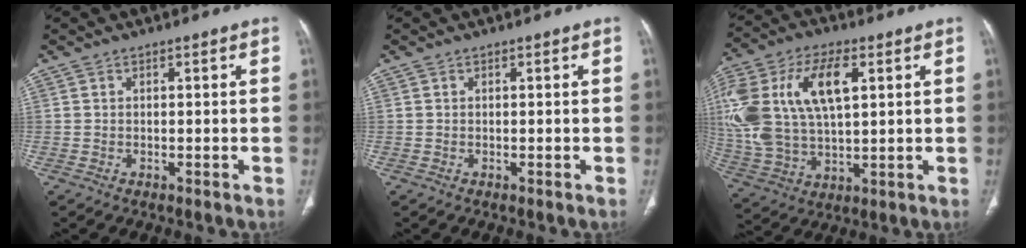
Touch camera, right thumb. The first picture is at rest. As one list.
[{"total": 0.0}, {"total": 23.5, "force": [6.1, 12.6, 18.8], "torque": [-0.422, 0.009, 0.116]}]